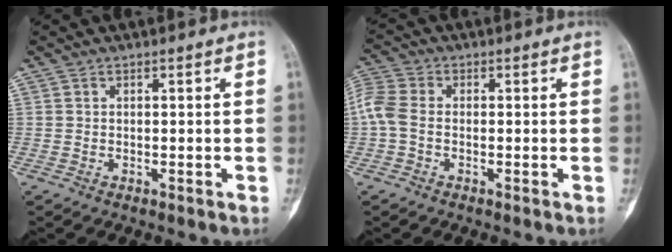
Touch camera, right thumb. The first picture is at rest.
{"total": 5.7, "force": [-0.6, 3.8, 4.2], "torque": [-0.106, 0.012, -0.023]}